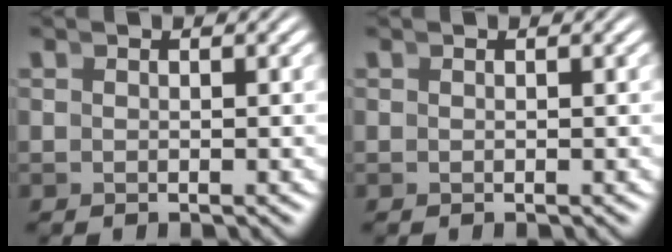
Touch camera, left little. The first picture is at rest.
{"total": 0.0}